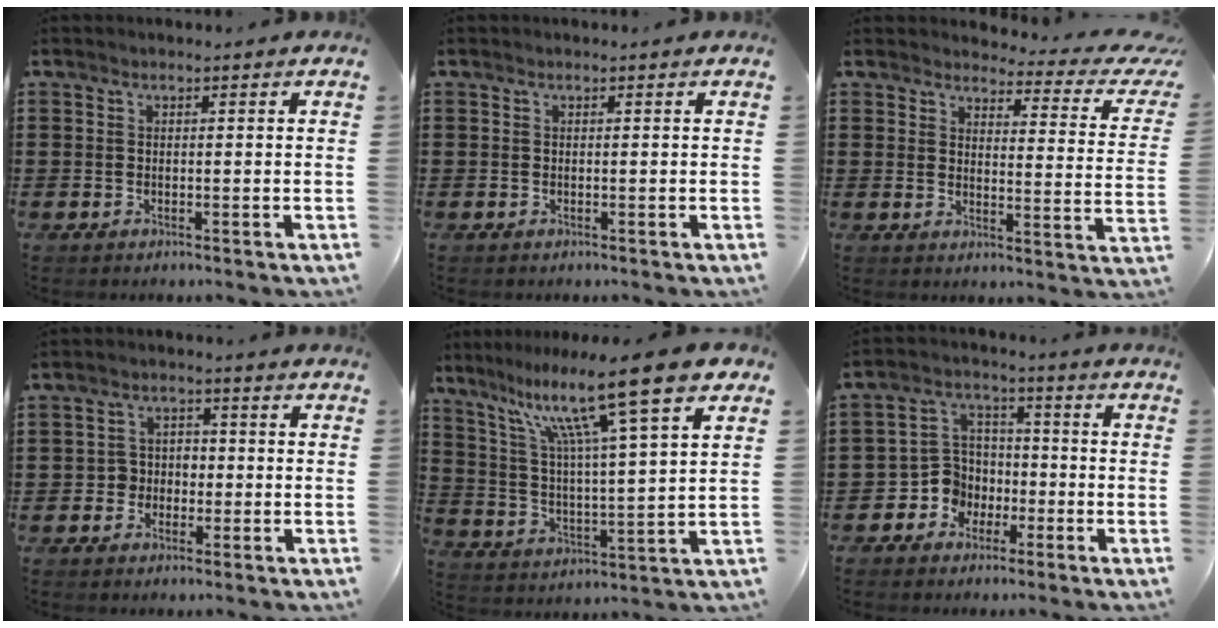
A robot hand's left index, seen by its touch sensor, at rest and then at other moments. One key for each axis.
{"total": 0.0}
{"total": 3.8, "fx": 3.3, "fy": 0.8, "fz": 1.6, "tx": -0.036, "ty": -0.029, "tz": 0.049}
{"total": 3.3, "fx": -1.3, "fy": 2.9, "fz": 1.0, "tx": -0.031, "ty": 0.006, "tz": -0.030}
{"total": 14.3, "fx": 9.7, "fy": 0.8, "fz": 10.5, "tx": -0.204, "ty": -0.047, "tz": 0.149}
{"total": 6.7, "fx": -2.4, "fy": 6.1, "fz": 1.5, "tx": -0.068, "ty": 0.005, "tz": -0.049}